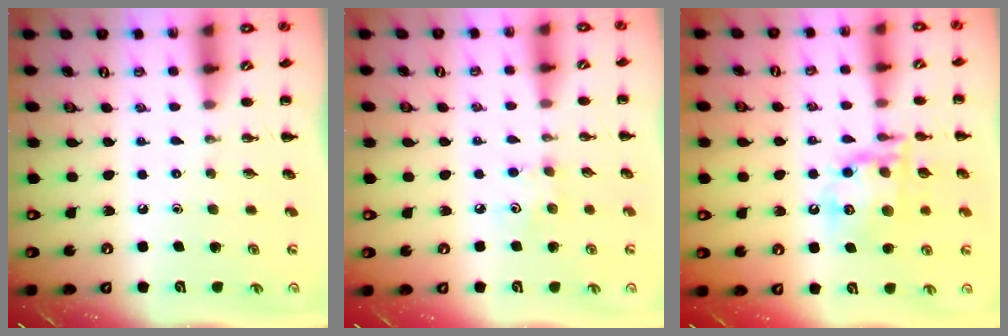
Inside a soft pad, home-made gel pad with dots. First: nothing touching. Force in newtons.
{"total": 4.0, "press": 3.9, "slide": 1.1}
{"total": 15.0, "press": 14.8, "slide": 2.7}